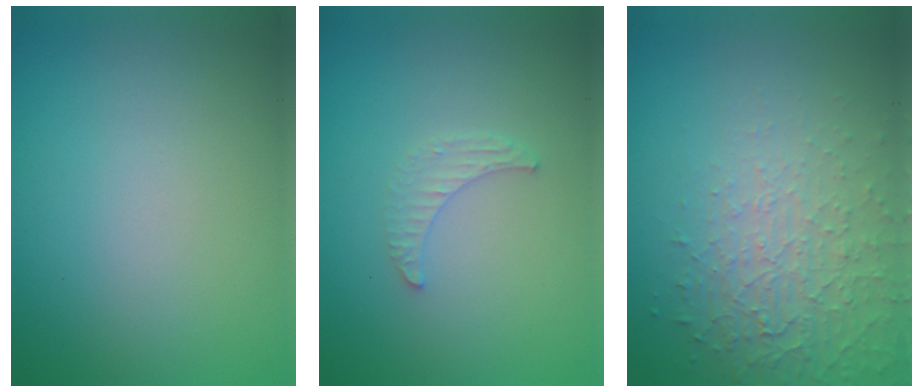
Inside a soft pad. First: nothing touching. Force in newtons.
{"total": 1.3, "press": 1.3, "slide": 0.4}
{"total": 4.8, "press": 3.2, "slide": 3.6}